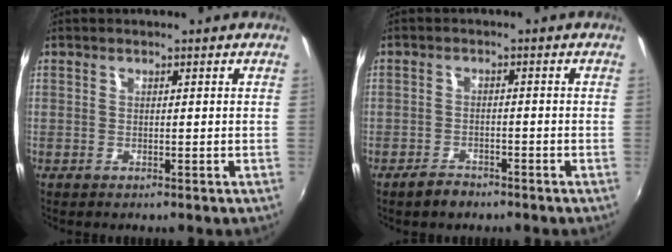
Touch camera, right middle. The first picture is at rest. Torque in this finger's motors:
{"motor_torque": [0.57, -0.62, -0.02, -0.04]}